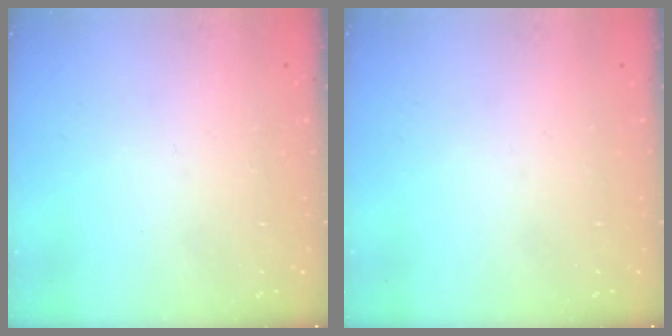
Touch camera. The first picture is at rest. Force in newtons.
{"total": 0.0}